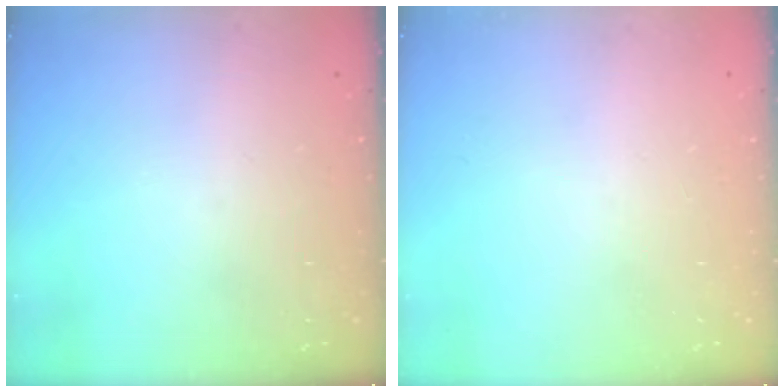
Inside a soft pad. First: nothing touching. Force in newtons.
{"total": 0.0}